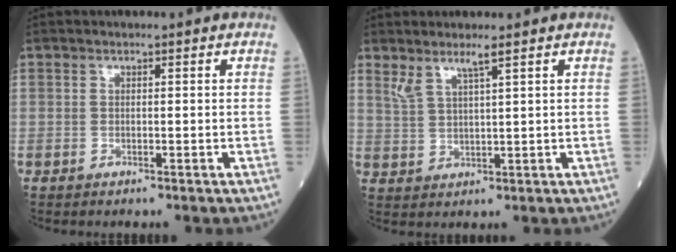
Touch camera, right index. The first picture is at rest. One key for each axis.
{"total": 3.6, "fx": 2.7, "fy": 0.0, "fz": 2.4, "tx": -0.058, "ty": -0.002, "tz": 0.058}